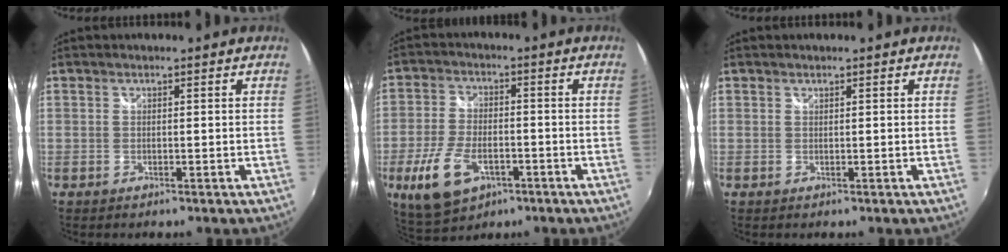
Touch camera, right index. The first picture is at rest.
{"total": 11.6, "force": [-4.8, 6.3, 8.4], "torque": [-0.188, -0.012, -0.081]}
{"total": 0.0}